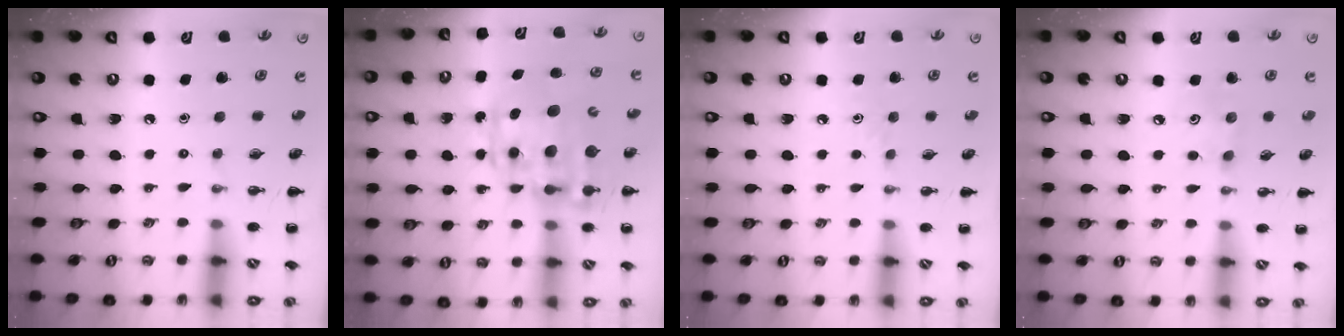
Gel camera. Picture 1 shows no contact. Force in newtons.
{"total": 15.4, "press": 15.0, "slide": 3.4}
{"total": 2.7, "press": 2.5, "slide": 1.0}
{"total": 3.8, "press": 3.7, "slide": 0.9}